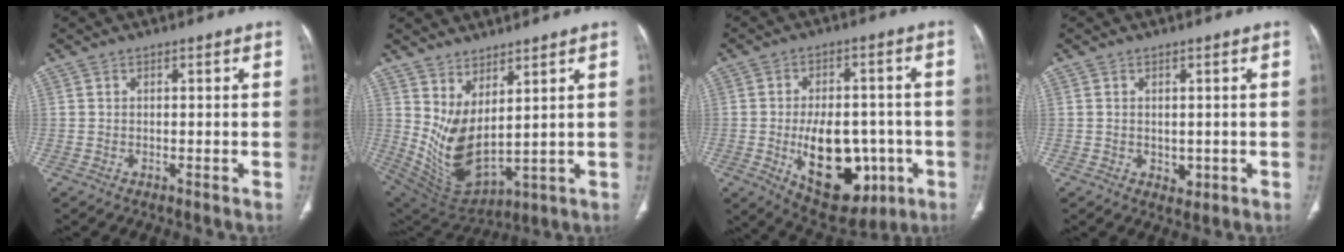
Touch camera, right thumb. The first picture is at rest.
{"total": 11.5, "force": [4.2, 5.0, 9.4], "torque": [-0.178, -0.048, 0.107]}
{"total": 18.3, "force": [-4.6, 10.8, 14.1], "torque": [-0.177, 0.012, -0.042]}
{"total": 2.3, "force": [-0.2, 1.8, 1.4], "torque": [-0.015, -0.003, 0.005]}